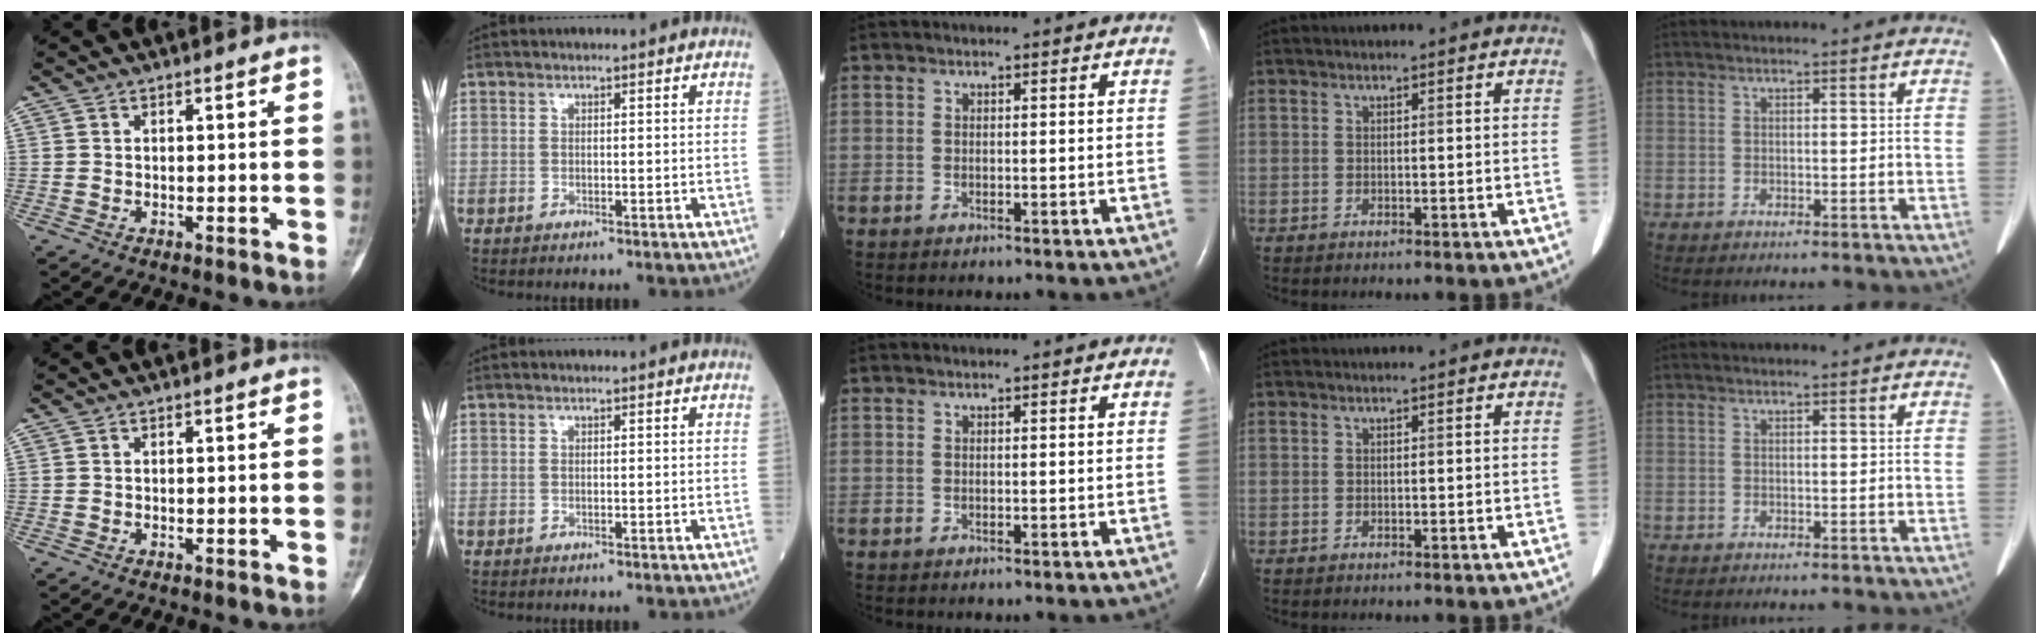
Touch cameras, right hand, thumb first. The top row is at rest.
{}